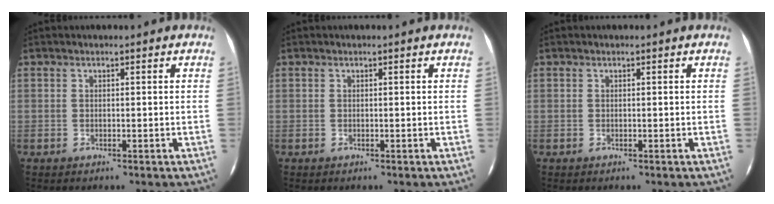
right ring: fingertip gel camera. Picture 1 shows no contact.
{"total": 0.0}
{"total": 0.0}